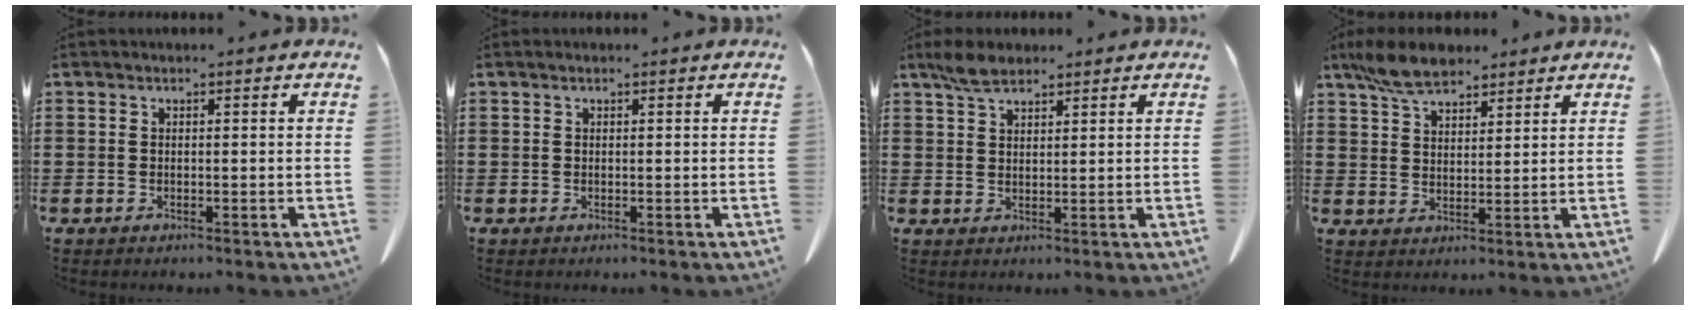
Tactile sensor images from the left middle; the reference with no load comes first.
{"total": 0.0}
{"total": 3.9, "force": [2.9, 1.7, 2.0], "torque": [-0.046, 0.007, 0.055]}
{"total": 6.9, "force": [5.4, 3.0, 3.1], "torque": [-0.079, 0.000, 0.104]}